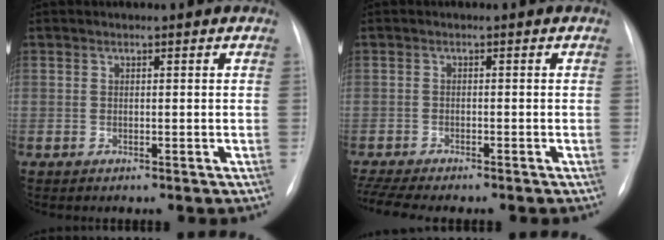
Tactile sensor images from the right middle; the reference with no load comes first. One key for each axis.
{"total": 7.4, "fx": -6.3, "fy": 1.0, "fz": 3.6, "tx": -0.066, "ty": -0.001, "tz": -0.098}